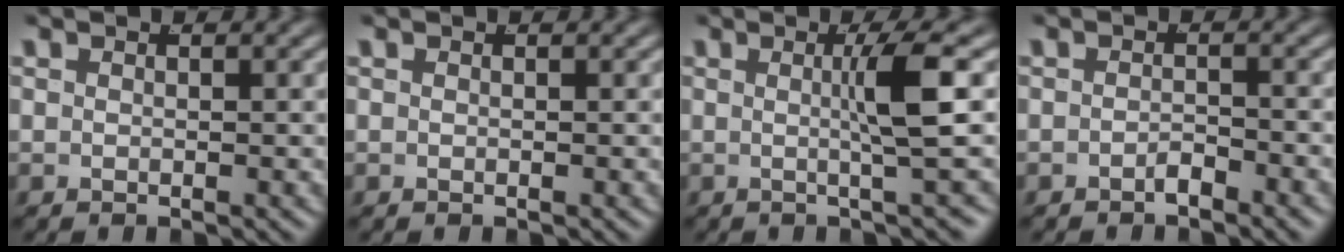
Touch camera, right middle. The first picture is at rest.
{"total": 0.0}
{"total": 3.7, "force": [0.1, -1.2, 3.5], "torque": [-0.058, 0.000, -0.001]}
{"total": 1.3, "force": [-1.2, 0.0, 0.3], "torque": [-0.002, -0.001, -0.023]}